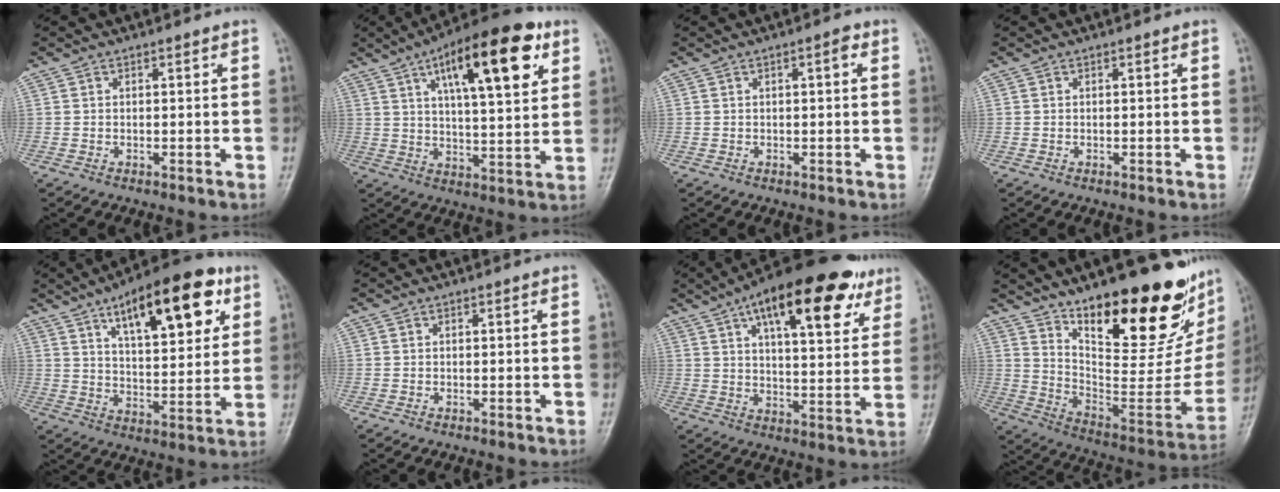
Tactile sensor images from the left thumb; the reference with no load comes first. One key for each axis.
{"total": 19.7, "fx": 8.8, "fy": 6.5, "fz": 16.4, "tx": -0.224, "ty": -0.019, "tz": 0.134}
{"total": 1.9, "fx": 0.6, "fy": 0.6, "fz": 1.7, "tx": -0.025, "ty": 0.003, "tz": 0.006}
{"total": 0.0}
{"total": 20.1, "fx": 9.8, "fy": 7.8, "fz": 15.8, "tx": -0.197, "ty": -0.029, "tz": 0.150}
{"total": 0.0}
{"total": 22.7, "fx": 12.1, "fy": 8.7, "fz": 17.2, "tx": -0.229, "ty": -0.016, "tz": 0.179}
{"total": 30.2, "fx": 19.2, "fy": 10.4, "fz": 20.8, "tx": -0.269, "ty": -0.104, "tz": 0.306}